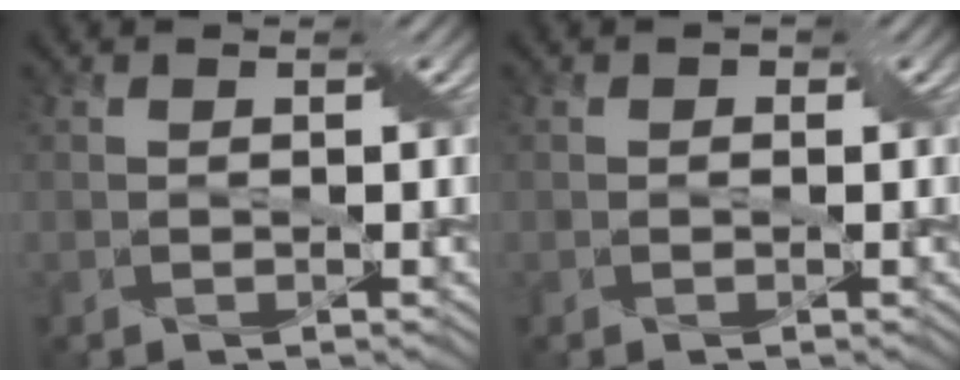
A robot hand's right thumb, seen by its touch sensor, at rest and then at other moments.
{"total": 0.7, "force": [0.0, 0.6, 0.2], "torque": [0.002, -0.002, -0.002]}